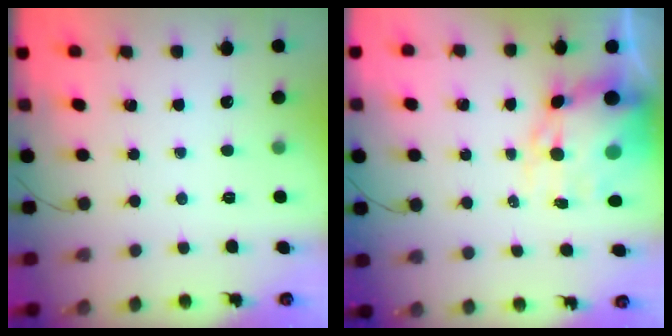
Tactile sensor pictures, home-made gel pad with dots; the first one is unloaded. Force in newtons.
{"total": 12.6, "press": 12.2, "slide": 3.1}